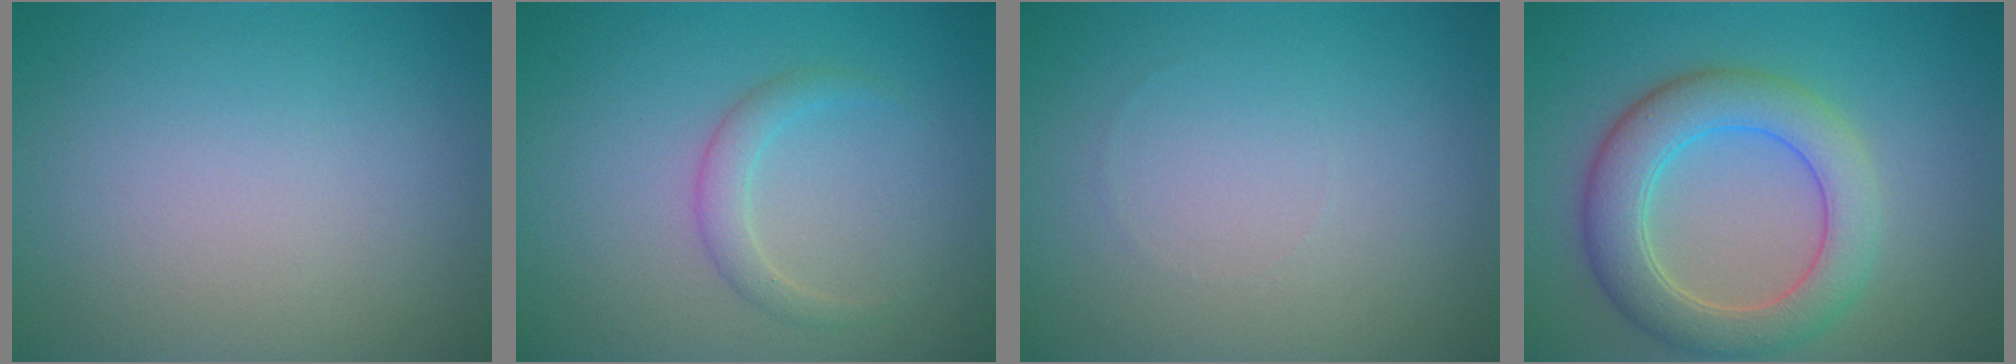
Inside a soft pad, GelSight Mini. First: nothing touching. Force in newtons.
{"total": 1.7, "press": 1.7, "slide": 0.1}
{"total": 0.0}
{"total": 6.0, "press": 6.0, "slide": 0.1}